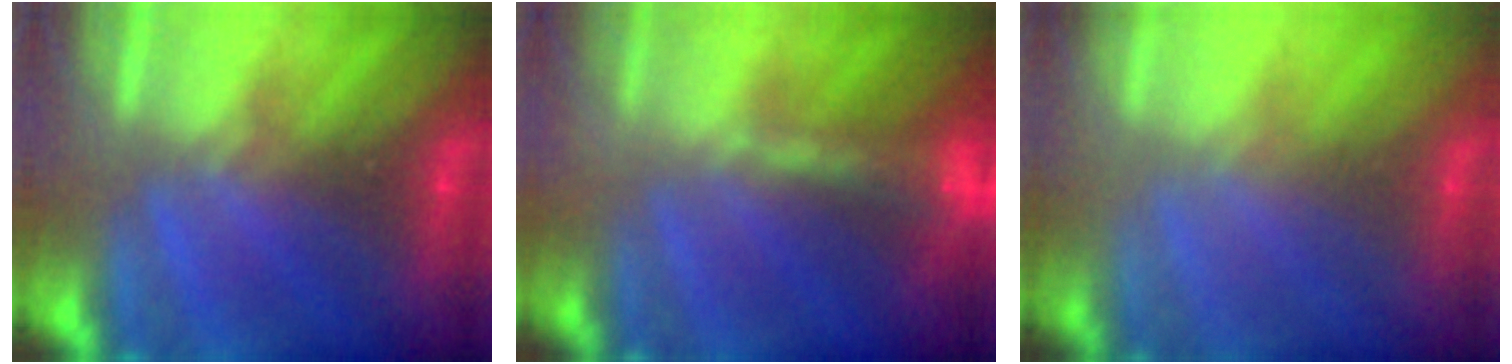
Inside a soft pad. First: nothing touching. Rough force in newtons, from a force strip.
{"total": 8.0}
{"total": 1.6}